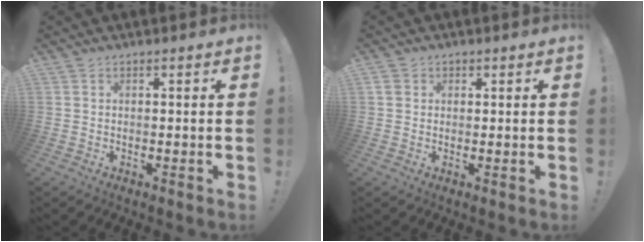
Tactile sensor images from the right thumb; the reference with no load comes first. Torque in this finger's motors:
{"motor_torque": [0.00, 0.00, -0.01, 0.01, 0.05]}